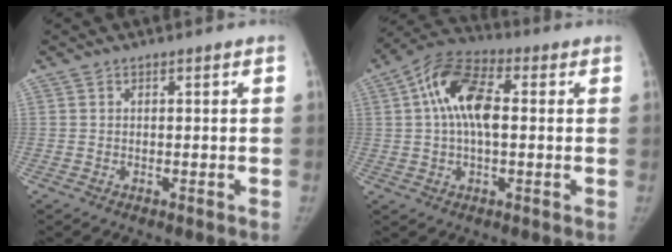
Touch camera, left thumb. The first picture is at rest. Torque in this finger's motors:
{"motor_torque": [-0.08, 0.50, 1.47, -0.20, 0.39]}